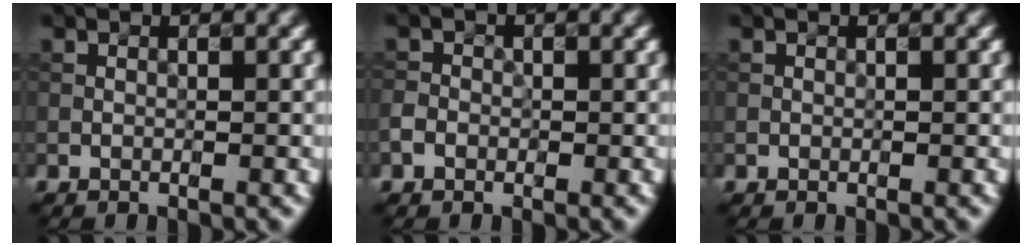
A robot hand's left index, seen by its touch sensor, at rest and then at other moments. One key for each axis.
{"total": 1.3, "fx": -0.6, "fy": 1.1, "fz": 0.4, "tx": -0.004, "ty": 0.001, "tz": -0.016}
{"total": 0.0}